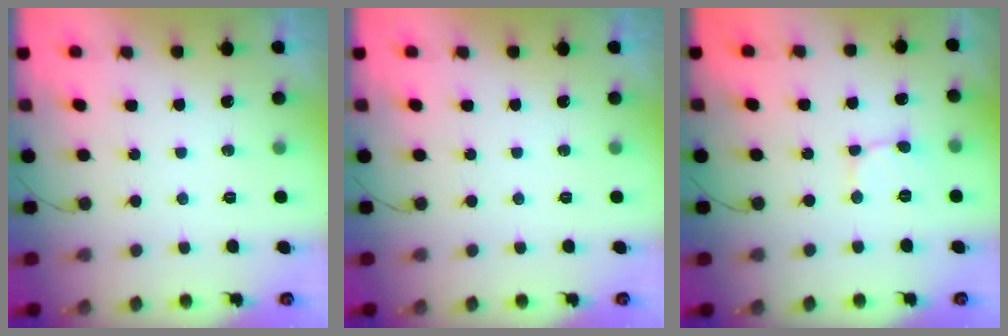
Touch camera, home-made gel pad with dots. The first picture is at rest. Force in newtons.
{"total": 0.0}
{"total": 2.4, "press": 2.4, "slide": 0.2}